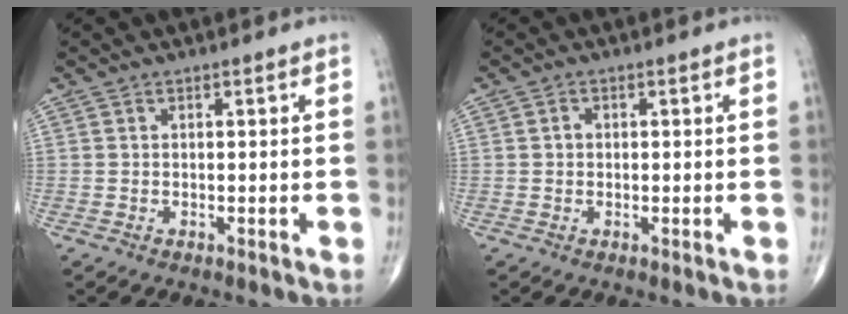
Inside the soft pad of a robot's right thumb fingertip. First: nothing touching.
{"total": 1.1, "force": [0.0, 0.9, 0.6], "torque": [-0.006, 0.002, -0.001]}